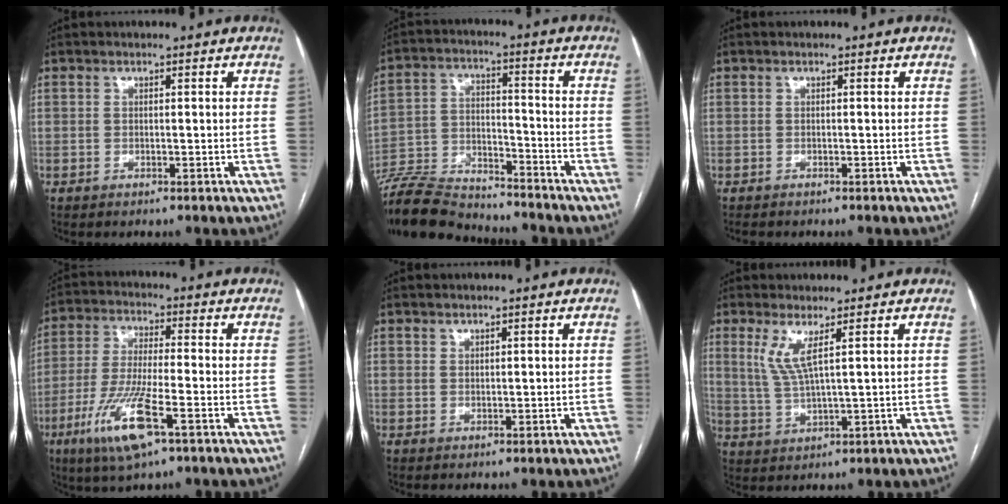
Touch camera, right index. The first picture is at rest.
{"total": 14.3, "force": [-13.6, 2.5, 3.6], "torque": [-0.067, 0.010, -0.242]}
{"total": 1.4, "force": [-1.3, 0.3, 0.5], "torque": [-0.011, -0.004, -0.017]}
{"total": 11.9, "force": [-5.5, 1.5, 10.5], "torque": [-0.218, -0.022, -0.100]}
{"total": 0.7, "force": [0.6, 0.3, 0.1], "torque": [0.003, -0.005, 0.010]}
{"total": 4.8, "force": [2.2, -0.1, 4.3], "torque": [-0.095, -0.007, 0.052]}